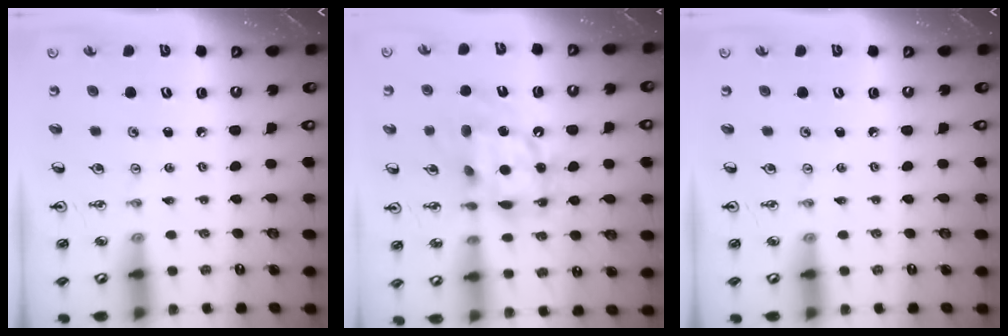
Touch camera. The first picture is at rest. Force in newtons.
{"total": 13.0, "press": 12.9, "slide": 1.4}
{"total": 0.0}